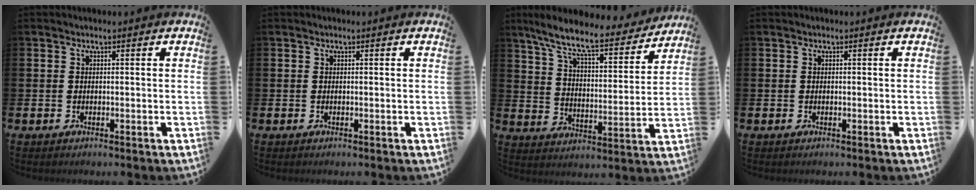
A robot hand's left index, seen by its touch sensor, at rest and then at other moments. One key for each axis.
{"total": 0.0}
{"total": 9.5, "fx": 8.2, "fy": 1.9, "fz": 4.5, "tx": -0.115, "ty": -0.051, "tz": 0.135}
{"total": 0.0}